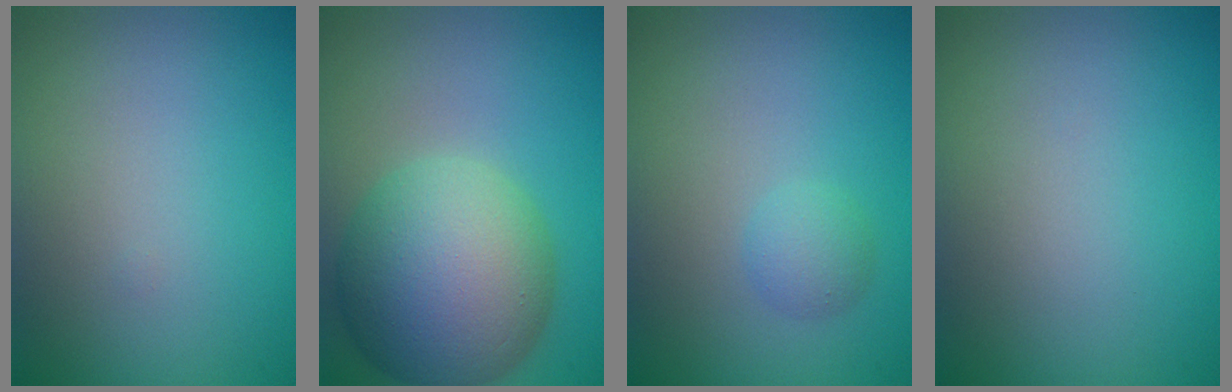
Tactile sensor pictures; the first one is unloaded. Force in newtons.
{"total": 10.9, "press": 10.9, "slide": 0.5}
{"total": 1.5, "press": 1.5, "slide": 0.0}
{"total": 0.0}